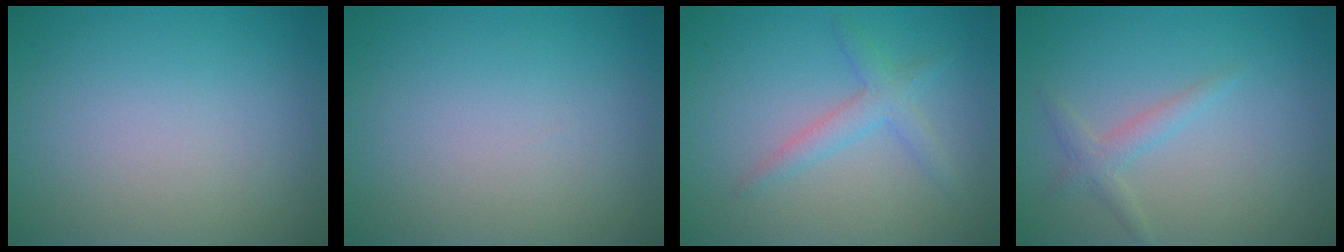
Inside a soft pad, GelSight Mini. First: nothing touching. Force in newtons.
{"total": 0.0}
{"total": 2.3, "press": 2.3, "slide": 0.1}
{"total": 1.7, "press": 1.7, "slide": 0.0}